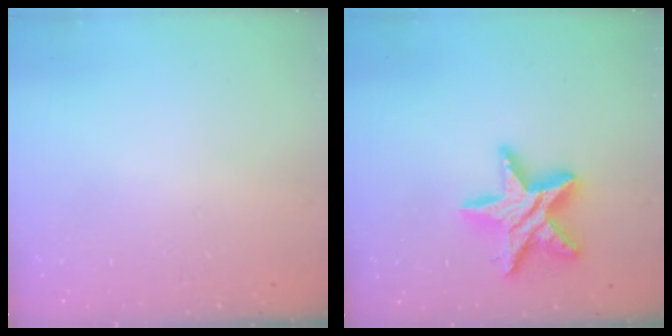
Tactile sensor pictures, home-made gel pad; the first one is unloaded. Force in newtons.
{"total": 16.2, "press": 16.1, "slide": 1.1}